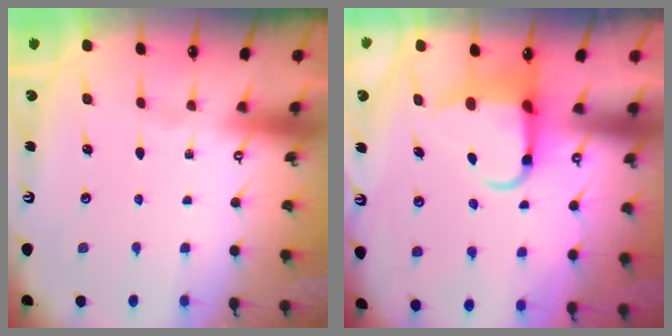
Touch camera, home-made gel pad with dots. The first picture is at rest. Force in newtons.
{"total": 6.4, "press": 6.3, "slide": 1.2}